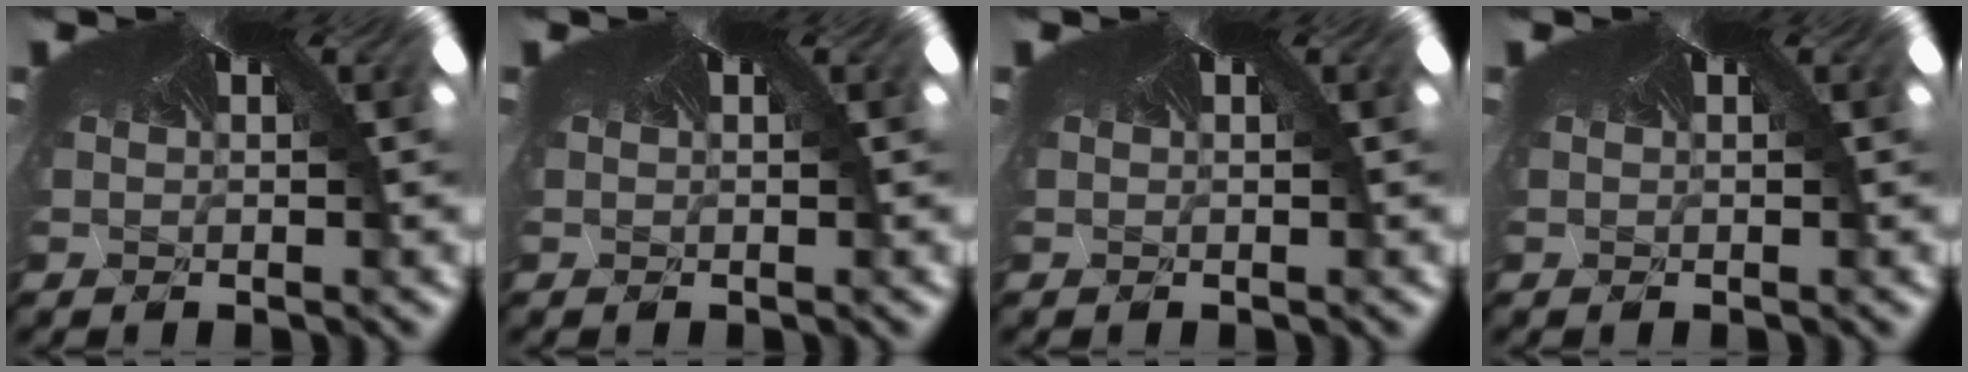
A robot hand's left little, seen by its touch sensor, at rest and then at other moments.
{"total": 0.0}
{"total": 0.0}
{"total": 0.0}